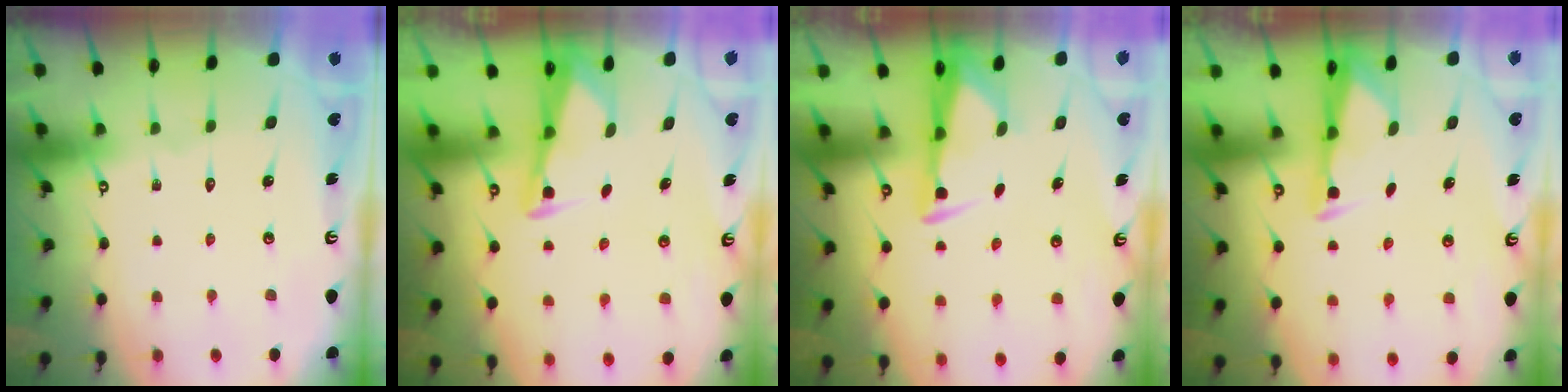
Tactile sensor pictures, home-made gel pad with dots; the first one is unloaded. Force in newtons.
{"total": 2.9, "press": 2.9, "slide": 0.3}
{"total": 3.1, "press": 2.9, "slide": 0.9}
{"total": 2.9, "press": 2.9, "slide": 0.5}